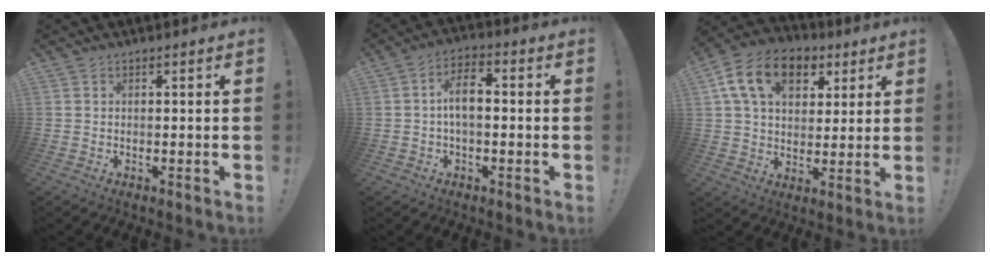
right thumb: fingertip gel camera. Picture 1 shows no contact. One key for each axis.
{"total": 7.8, "fx": 0.1, "fy": 3.8, "fz": 6.8, "tx": -0.112, "ty": 0.001, "tz": 0.002}
{"total": 16.1, "fx": 6.9, "fy": 10.9, "fz": 9.5, "tx": -0.153, "ty": -0.019, "tz": 0.128}